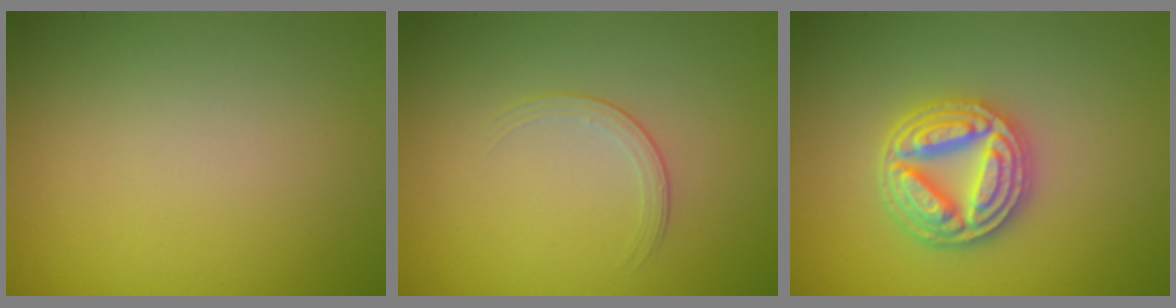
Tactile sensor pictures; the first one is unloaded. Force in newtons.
{"total": 1.5, "press": 0.7, "slide": 1.4}
{"total": 5.0, "press": 4.9, "slide": 0.9}